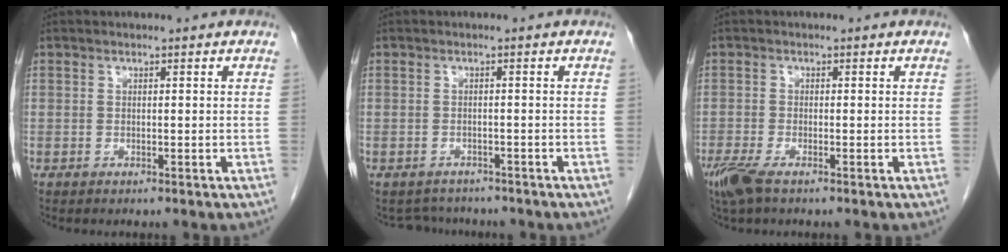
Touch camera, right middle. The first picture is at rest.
{"total": 3.7, "force": [-3.4, 1.4, -0.2], "torque": [0.004, 0.002, -0.049]}
{"total": 3.8, "force": [-2.6, 0.8, 2.7], "torque": [-0.061, -0.011, -0.052]}